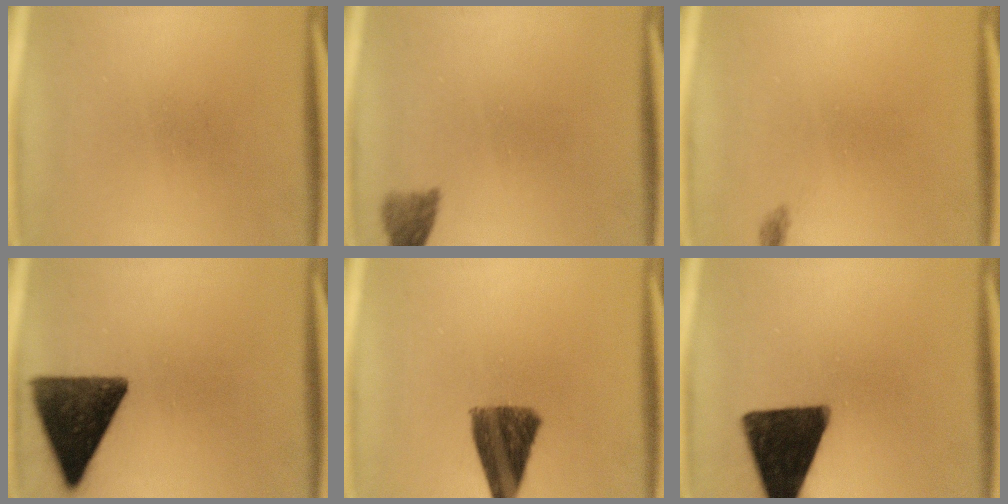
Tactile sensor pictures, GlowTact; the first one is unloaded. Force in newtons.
{"total": 2.5}
{"total": 0.7}
{"total": 13.2}
{"total": 10.3}
{"total": 16.5}